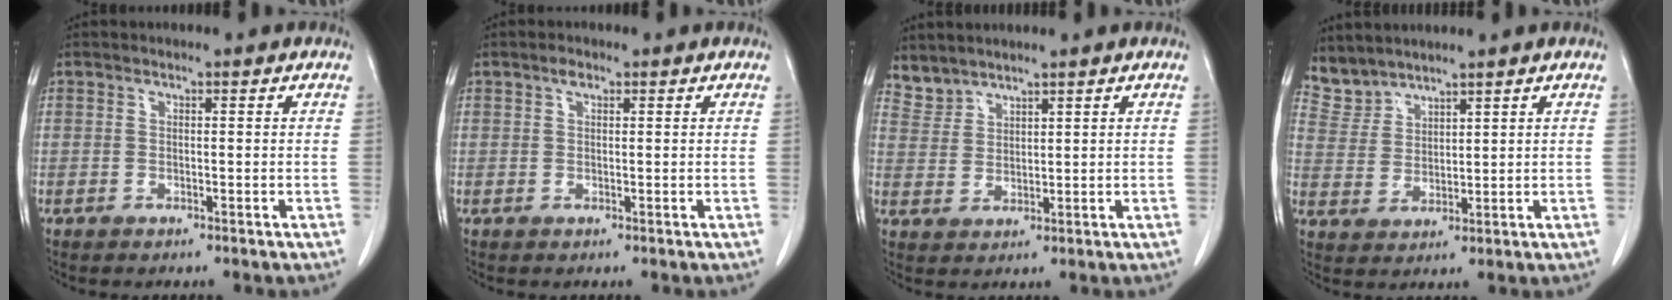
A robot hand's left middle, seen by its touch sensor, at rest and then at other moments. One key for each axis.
{"total": 1.0, "fx": 0.6, "fy": 0.5, "fz": 0.7, "tx": -0.015, "ty": 0.004, "tz": 0.009}
{"total": 3.1, "fx": 3.0, "fy": 0.8, "fz": -0.4, "tx": 0.005, "ty": 0.009, "tz": 0.068}
{"total": 4.4, "fx": 4.2, "fy": 1.0, "fz": -0.5, "tx": 0.004, "ty": 0.007, "tz": 0.099}